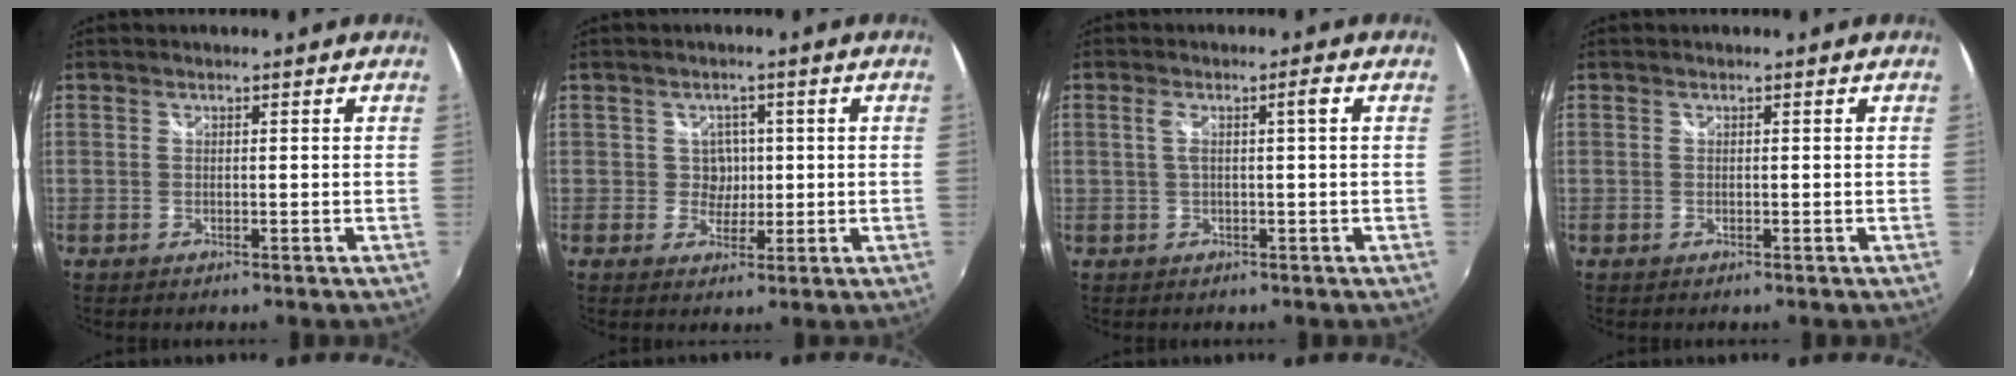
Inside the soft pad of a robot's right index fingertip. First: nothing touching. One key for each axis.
{"total": 2.9, "fx": 0.0, "fy": 2.9, "fz": 0.3, "tx": -0.003, "ty": 0.011, "tz": 0.001}
{"total": 2.6, "fx": 0.1, "fy": -0.1, "fz": 2.6, "tx": -0.046, "ty": 0.006, "tz": 0.006}
{"total": 0.0}